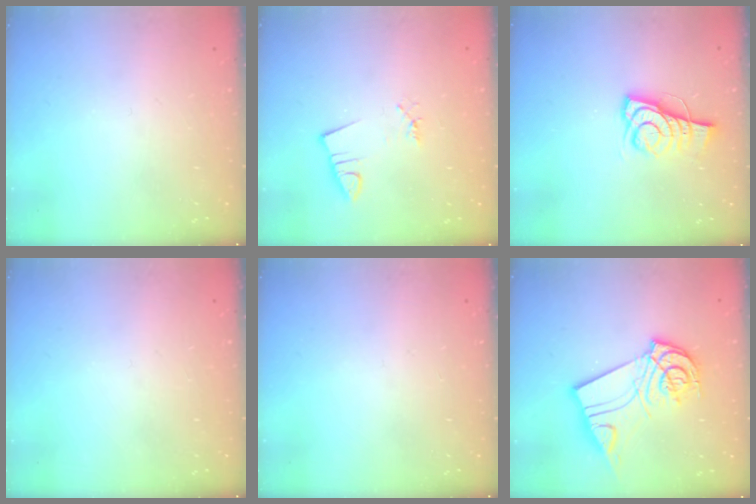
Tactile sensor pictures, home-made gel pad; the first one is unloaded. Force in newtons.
{"total": 1.0, "press": 1.0, "slide": 0.0}
{"total": 7.4, "press": 7.4, "slide": 0.9}
{"total": 0.0}
{"total": 0.0}
{"total": 13.2, "press": 13.1, "slide": 1.5}